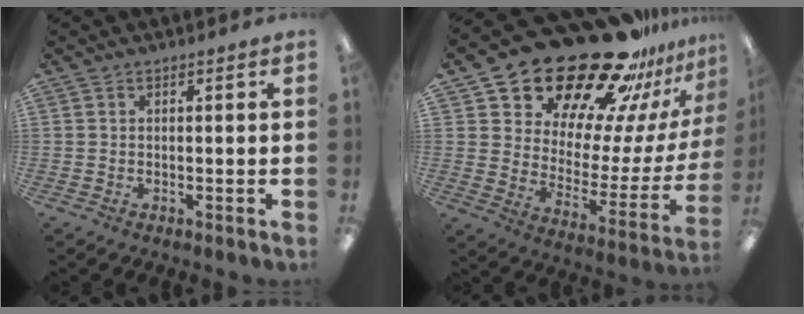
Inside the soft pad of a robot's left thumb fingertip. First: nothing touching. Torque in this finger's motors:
{"motor_torque": [0.95, 0.78, 1.51, -1.26, 0.14]}